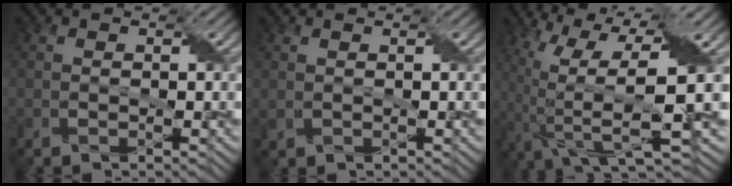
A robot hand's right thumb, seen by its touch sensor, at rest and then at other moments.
{"total": 0.7, "force": [0.5, 0.2, 0.5], "torque": [-0.016, 0.002, 0.012]}
{"total": 14.0, "force": [1.0, 3.3, 13.6], "torque": [-0.269, -0.012, 0.039]}